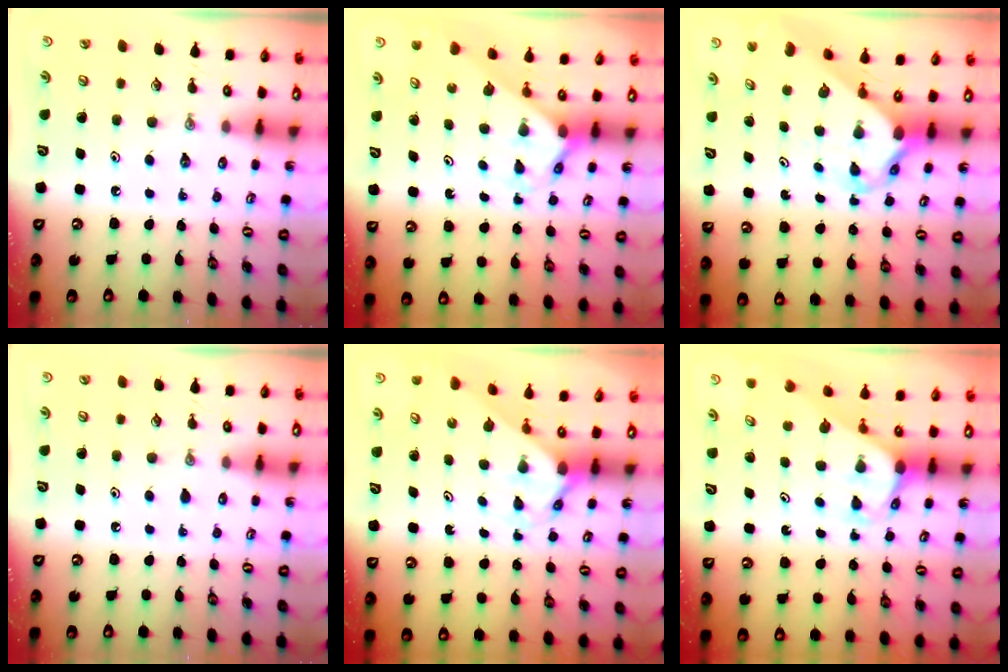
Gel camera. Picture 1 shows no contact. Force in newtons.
{"total": 2.1, "press": 2.1, "slide": 0.1}
{"total": 2.8, "press": 2.8, "slide": 0.3}
{"total": 2.3, "press": 2.3, "slide": 0.2}
{"total": 2.0, "press": 2.0, "slide": 0.2}
{"total": 3.0, "press": 3.0, "slide": 0.2}